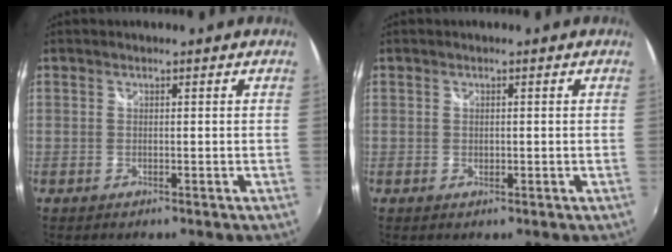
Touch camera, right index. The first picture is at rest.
{"total": 0.6, "force": [0.1, 0.5, 0.1], "torque": [-0.001, -0.001, 0.002]}